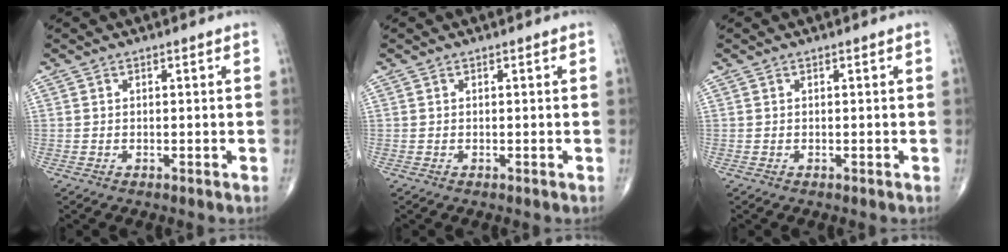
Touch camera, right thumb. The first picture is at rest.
{"total": 0.0}
{"total": 0.0}